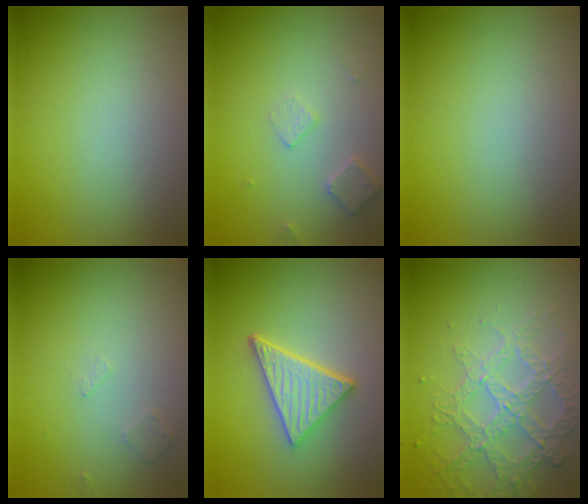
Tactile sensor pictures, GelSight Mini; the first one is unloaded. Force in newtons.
{"total": 1.8, "press": 1.8, "slide": 0.3}
{"total": 0.0}
{"total": 0.6, "press": 0.5, "slide": 0.4}
{"total": 5.1, "press": 3.8, "slide": 3.5}
{"total": 3.8, "press": 3.5, "slide": 1.3}